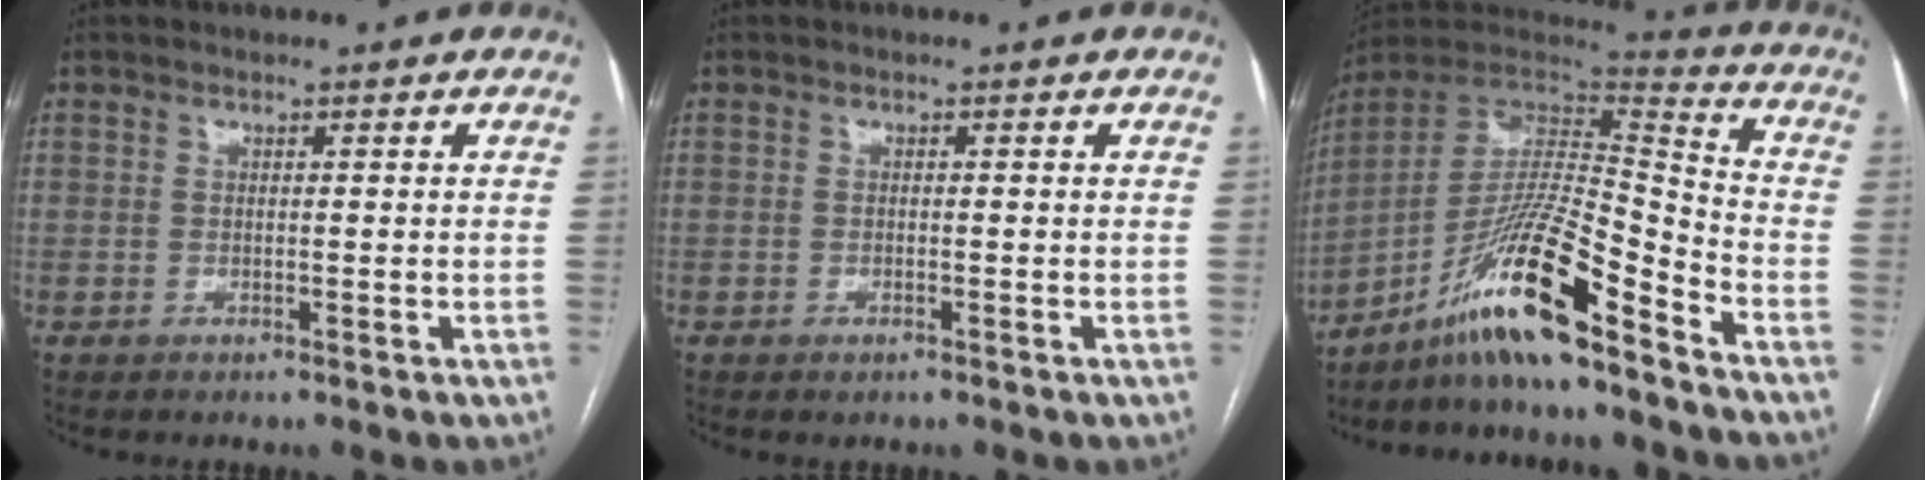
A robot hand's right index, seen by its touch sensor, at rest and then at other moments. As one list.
[{"total": 0.7, "force": [-0.5, 0.2, 0.4], "torque": [-0.008, -0.002, -0.005]}, {"total": 16.9, "force": [-11.5, 0.7, 12.4], "torque": [-0.234, 0.002, -0.207]}]